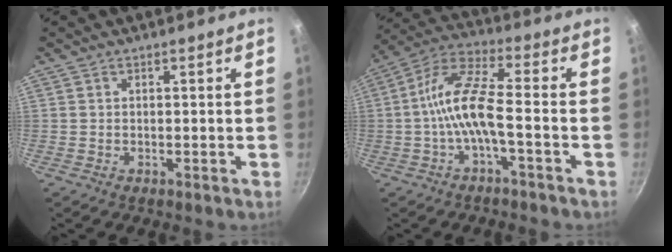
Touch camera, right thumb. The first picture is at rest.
{"total": 10.3, "force": [-2.6, 2.9, 9.6], "torque": [-0.205, 0.041, -0.061]}